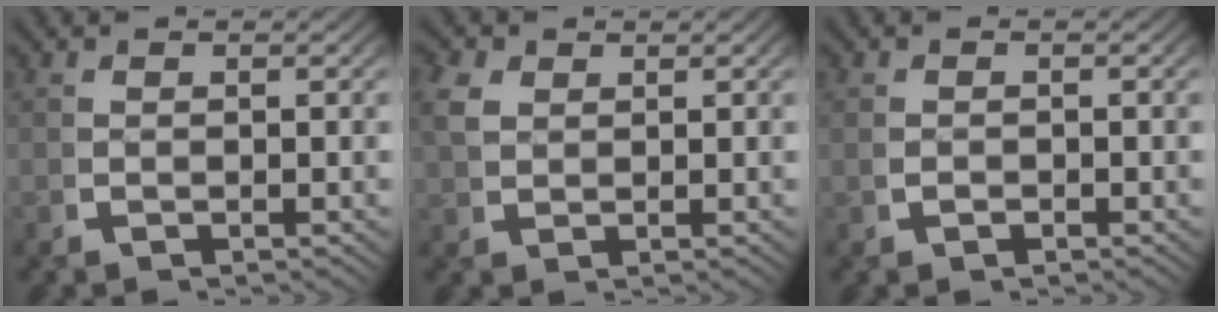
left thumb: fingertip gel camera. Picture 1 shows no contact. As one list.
[{"total": 2.4, "force": [1.5, 1.5, 1.1], "torque": [-0.026, 0.001, 0.036]}, {"total": 0.7, "force": [-0.2, 0.5, 0.4], "torque": [-0.017, -0.008, 0.001]}]